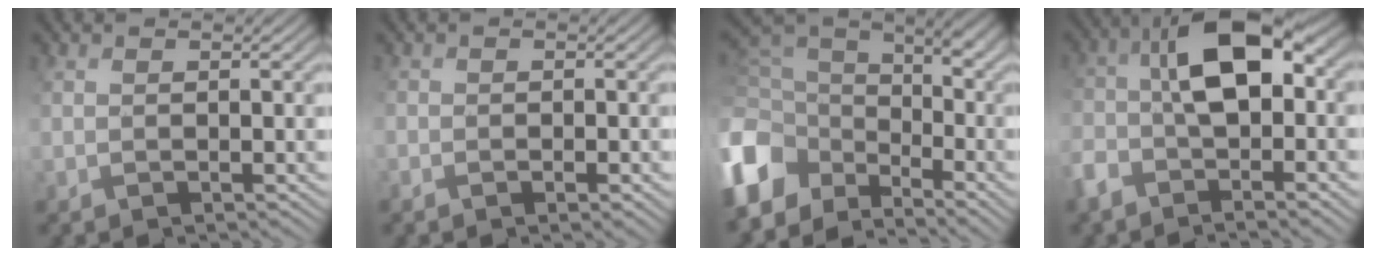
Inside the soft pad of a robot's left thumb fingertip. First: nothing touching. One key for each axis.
{"total": 2.1, "fx": -1.0, "fy": 1.4, "fz": 1.2, "tx": -0.023, "ty": -0.010, "tz": -0.014}
{"total": 11.8, "fx": -5.9, "fy": 7.9, "fz": 6.5, "tx": -0.189, "ty": -0.020, "tz": -0.113}
{"total": 11.5, "fx": -2.0, "fy": 5.8, "fz": 9.7, "tx": -0.193, "ty": 0.000, "tz": -0.050}